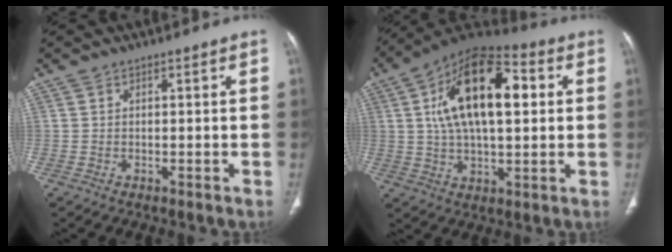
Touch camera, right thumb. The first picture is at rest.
{"total": 19.8, "force": [4.2, 9.7, 16.7], "torque": [-0.259, 0.017, 0.061]}